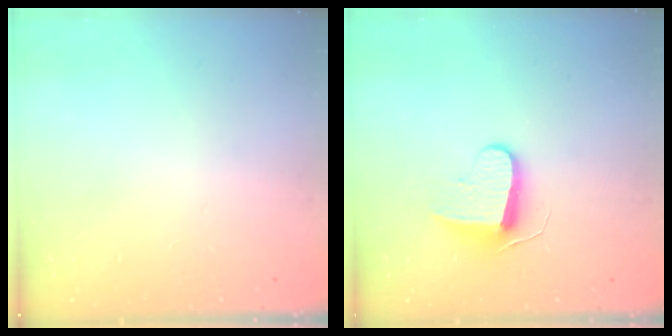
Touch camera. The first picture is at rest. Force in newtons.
{"total": 9.6, "press": 9.5, "slide": 0.7}